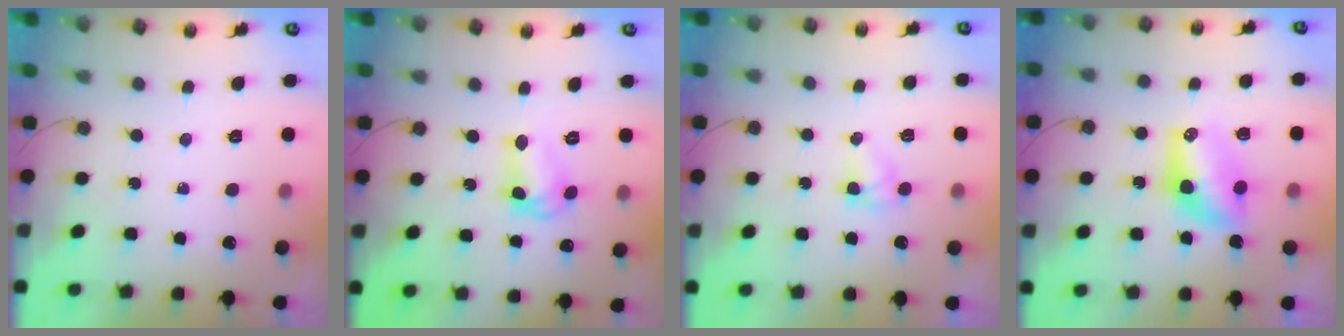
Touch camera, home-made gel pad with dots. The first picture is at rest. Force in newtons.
{"total": 9.2, "press": 9.1, "slide": 0.8}
{"total": 2.8, "press": 2.8, "slide": 0.2}
{"total": 7.4, "press": 7.4, "slide": 0.5}